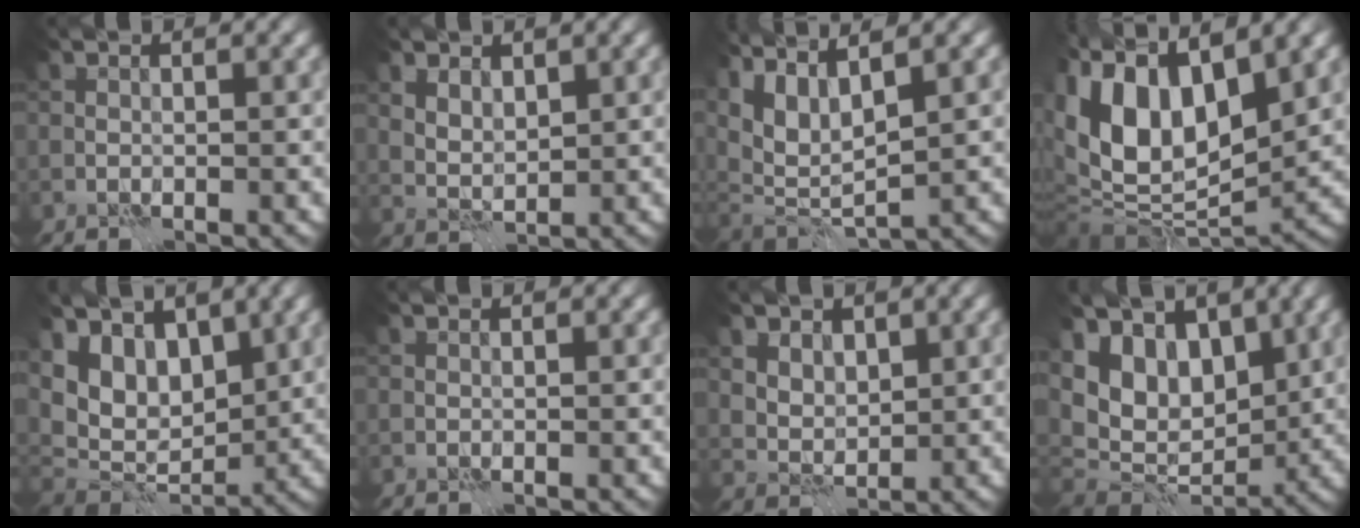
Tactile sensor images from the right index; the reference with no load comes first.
{"total": 2.4, "force": [1.5, 1.3, 1.4], "torque": [-0.025, -0.004, 0.031]}
{"total": 6.8, "force": [2.9, 2.9, 5.4], "torque": [-0.117, -0.003, 0.061]}
{"total": 14.5, "force": [3.2, 6.6, 12.5], "torque": [-0.244, 0.013, 0.059]}
{"total": 7.2, "force": [3.3, 4.4, 4.6], "torque": [-0.090, -0.004, 0.056]}
{"total": 0.0}
{"total": 4.6, "force": [2.6, 3.1, 2.2], "torque": [-0.050, 0.003, 0.053]}
{"total": 9.1, "force": [3.6, 5.9, 5.9], "torque": [-0.116, 0.010, 0.057]}